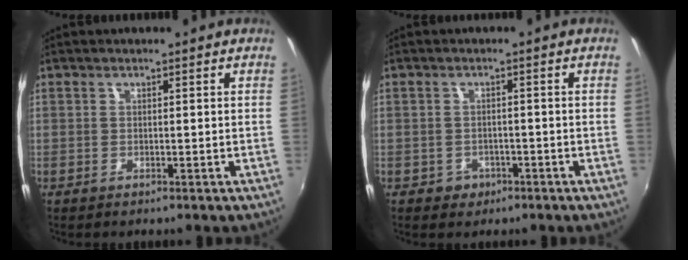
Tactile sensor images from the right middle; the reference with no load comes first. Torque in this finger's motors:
{"motor_torque": [0.59, -0.47, -0.03, 0.00]}